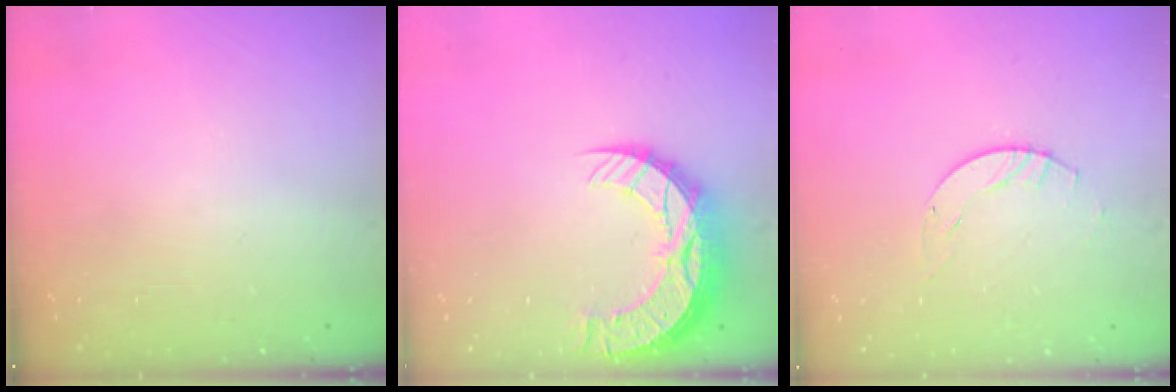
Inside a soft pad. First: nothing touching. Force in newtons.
{"total": 13.3, "press": 13.3, "slide": 0.9}
{"total": 2.9, "press": 2.9, "slide": 0.4}